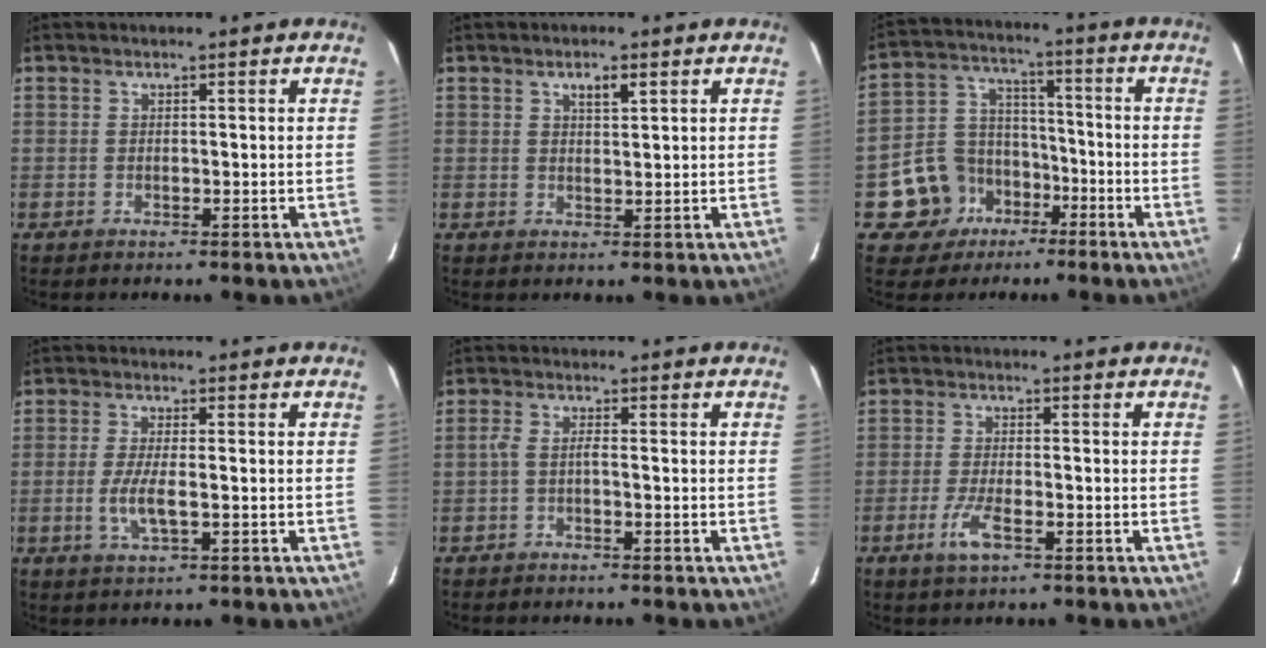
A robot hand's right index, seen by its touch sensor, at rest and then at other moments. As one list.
[{"total": 2.5, "force": [1.4, 0.8, 1.9], "torque": [-0.030, 0.004, 0.023]}, {"total": 11.0, "force": [-5.9, 9.0, 2.2], "torque": [-0.067, 0.041, -0.089]}, {"total": 5.0, "force": [-1.3, 1.3, 4.7], "torque": [-0.098, -0.008, -0.025]}, {"total": 1.7, "force": [-0.9, 0.2, 1.5], "torque": [-0.032, 0.003, -0.019]}, {"total": 4.9, "force": [-2.5, 1.2, 4.0], "torque": [-0.092, -0.009, -0.050]}]